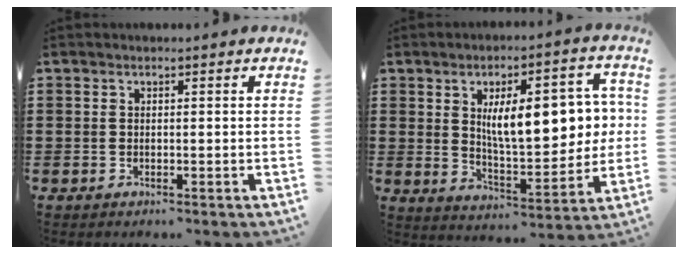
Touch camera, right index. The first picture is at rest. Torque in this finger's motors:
{"motor_torque": [2.14, 0.00, 1.05, 0.21]}